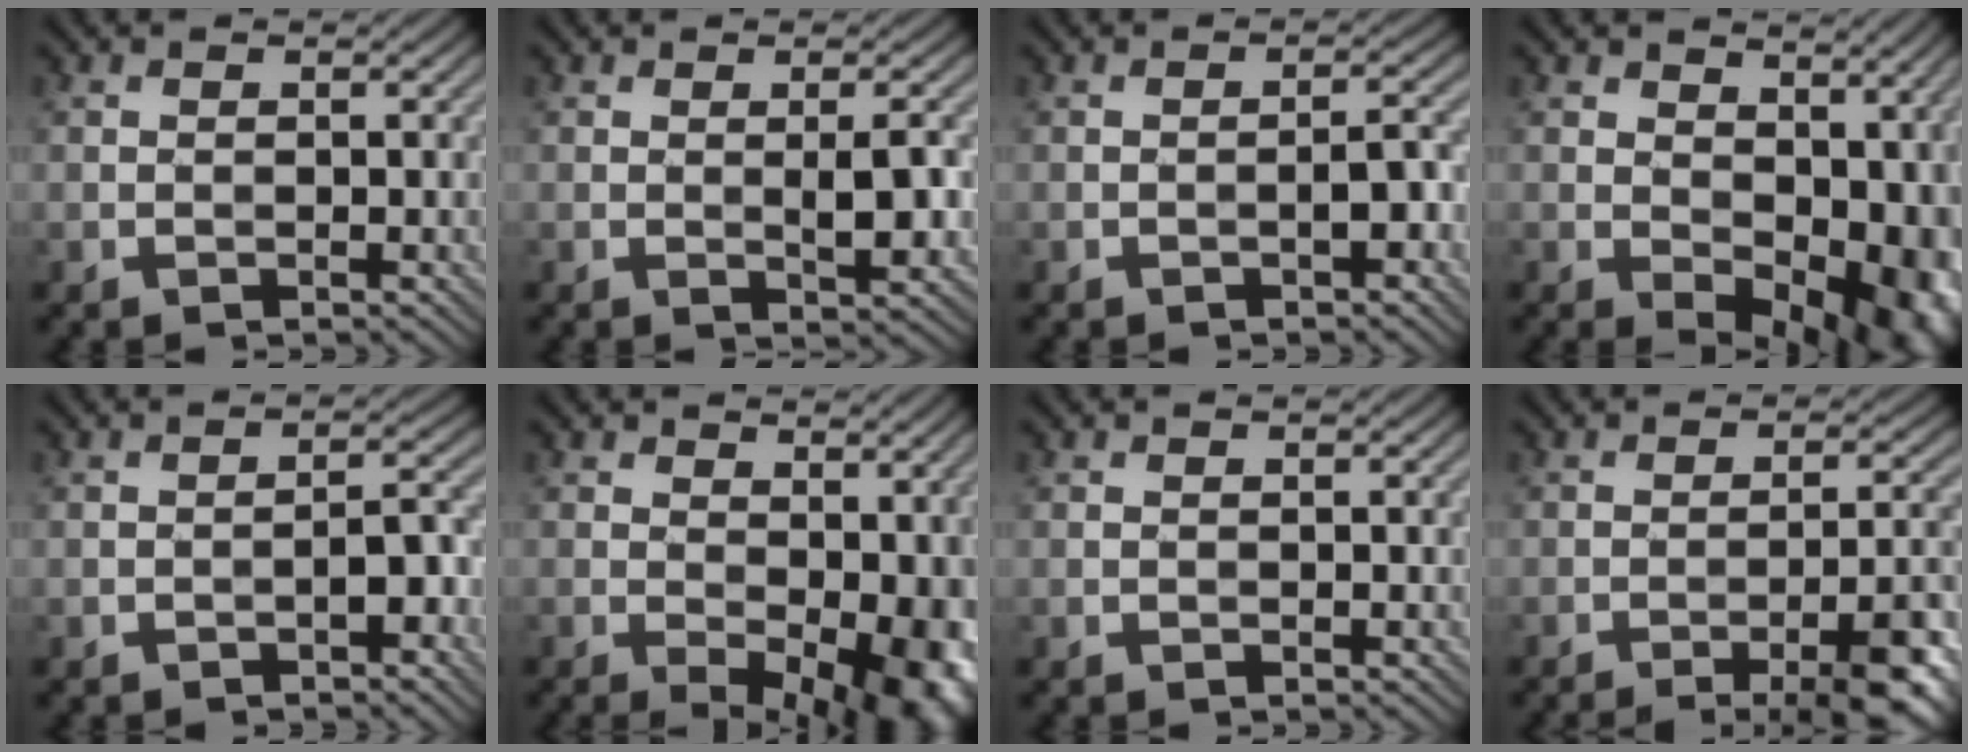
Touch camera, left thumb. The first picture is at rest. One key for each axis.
{"total": 2.9, "fx": -0.1, "fy": 0.7, "fz": 2.8, "tx": -0.050, "ty": -0.001, "tz": -0.001}
{"total": 2.0, "fx": -1.1, "fy": 0.6, "fz": 1.6, "tx": -0.022, "ty": 0.007, "tz": -0.022}
{"total": 13.8, "fx": 1.2, "fy": 8.4, "fz": 10.9, "tx": -0.122, "ty": -0.018, "tz": 0.049}
{"total": 2.3, "fx": -1.5, "fy": 0.7, "fz": 1.7, "tx": -0.022, "ty": 0.011, "tz": -0.025}
{"total": 12.8, "fx": -0.6, "fy": 7.1, "fz": 10.7, "tx": -0.125, "ty": -0.022, "tz": 0.025}
{"total": 0.0}
{"total": 7.8, "fx": -4.9, "fy": 1.2, "fz": 6.0, "tx": -0.086, "ty": 0.007, "tz": -0.069}